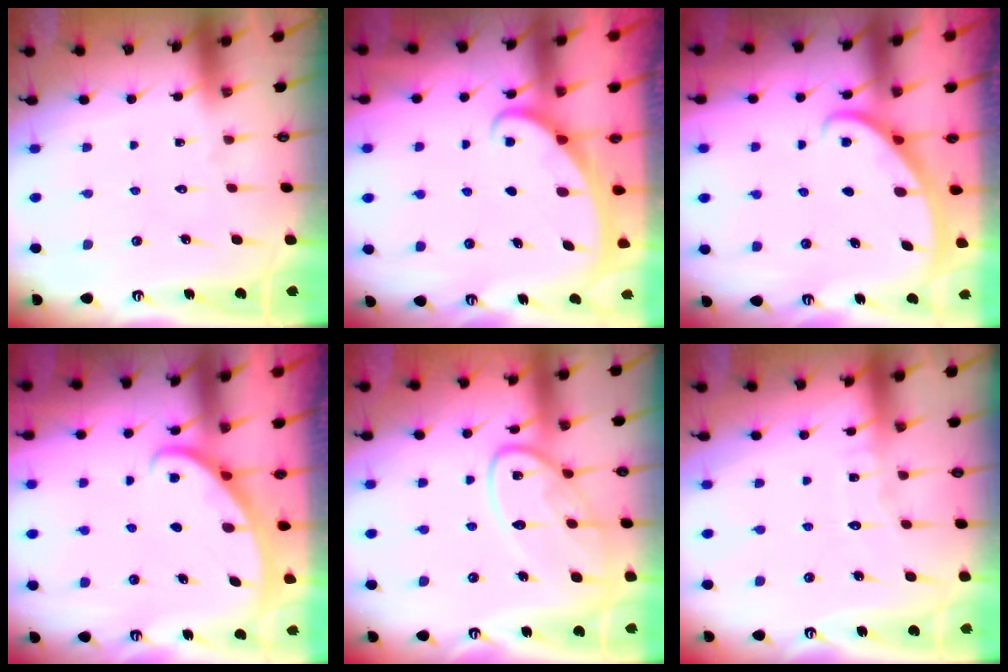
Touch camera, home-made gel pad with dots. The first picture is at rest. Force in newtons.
{"total": 2.3, "press": 2.2, "slide": 0.3}
{"total": 2.5, "press": 2.5, "slide": 0.2}
{"total": 2.9, "press": 2.9, "slide": 0.1}
{"total": 13.9, "press": 13.8, "slide": 1.4}
{"total": 4.6, "press": 4.5, "slide": 0.4}